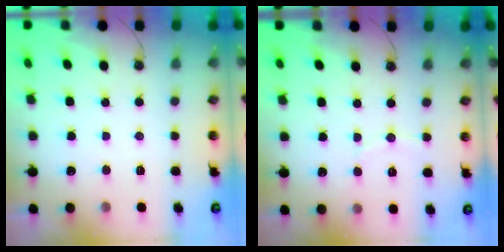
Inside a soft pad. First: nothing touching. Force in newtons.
{"total": 4.1, "press": 4.0, "slide": 0.4}